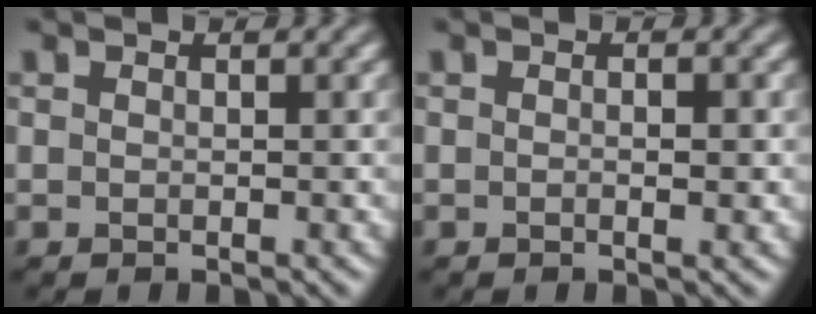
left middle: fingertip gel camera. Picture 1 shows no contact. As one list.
[{"total": 1.3, "force": [-0.1, 0.2, 1.3], "torque": [-0.020, -0.003, -0.002]}]